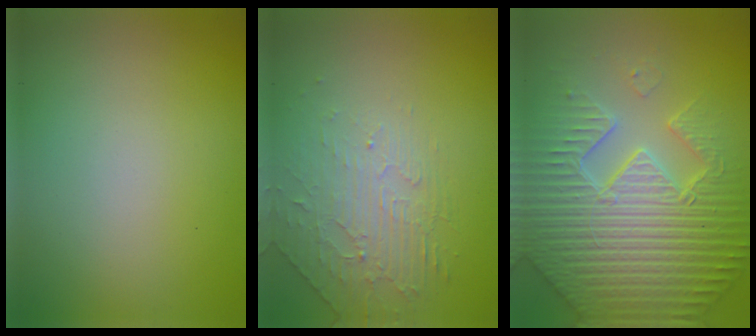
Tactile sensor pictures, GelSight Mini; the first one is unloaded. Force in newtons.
{"total": 2.2, "press": 1.5, "slide": 1.7}
{"total": 7.7, "press": 7.5, "slide": 1.9}